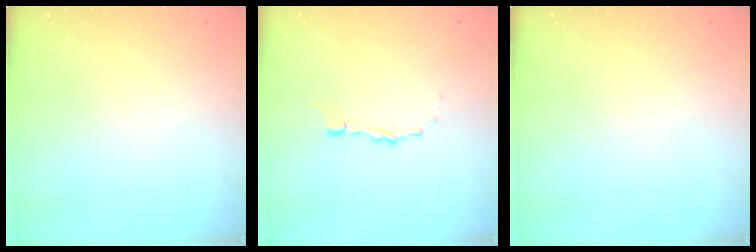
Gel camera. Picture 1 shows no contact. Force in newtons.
{"total": 3.4, "press": 3.4, "slide": 0.2}
{"total": 0.0}